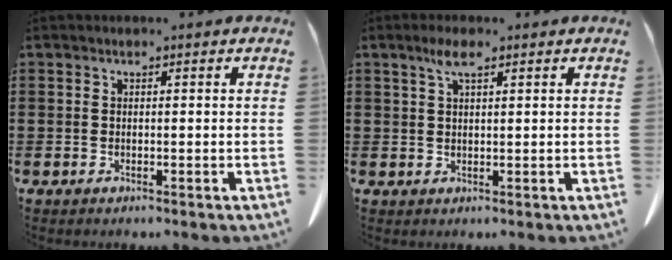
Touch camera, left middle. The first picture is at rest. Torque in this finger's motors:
{"motor_torque": [-0.59, 0.42, -0.86, -0.21]}